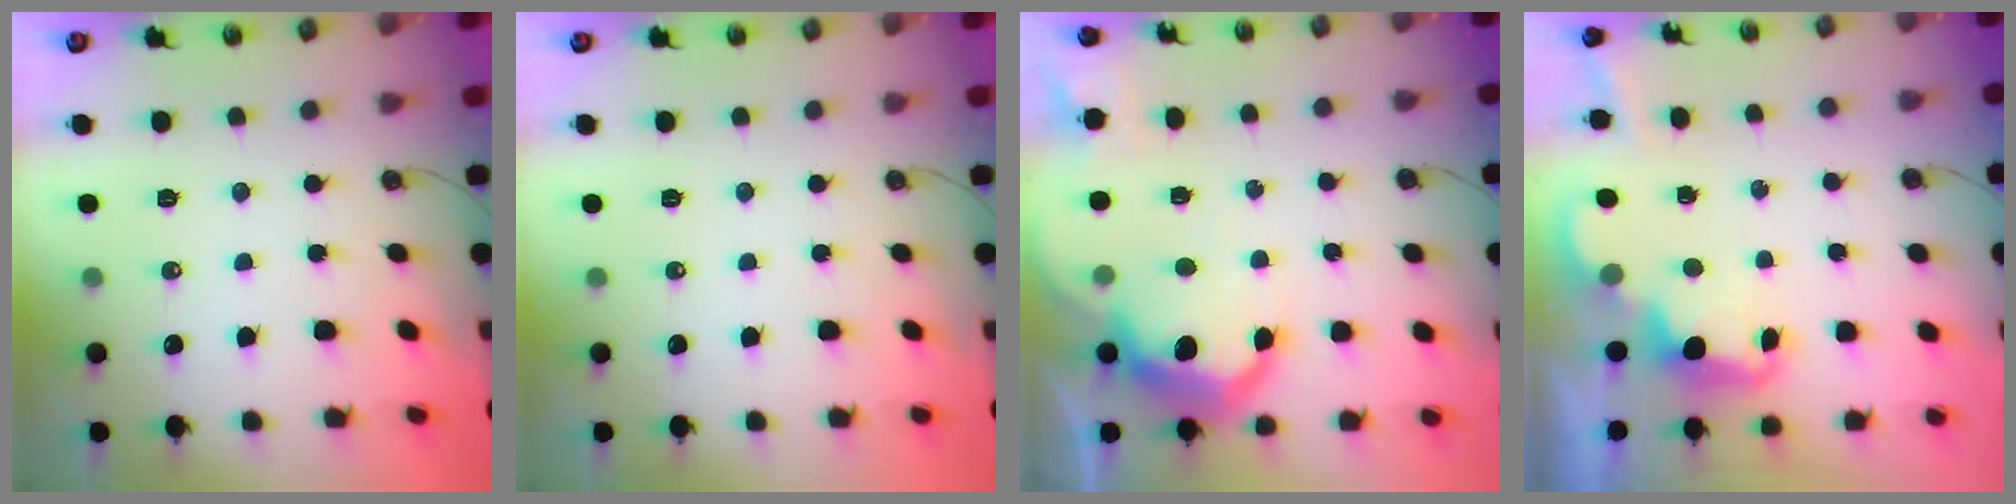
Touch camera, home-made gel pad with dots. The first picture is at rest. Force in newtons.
{"total": 0.0}
{"total": 13.9, "press": 13.9, "slide": 0.7}
{"total": 2.4, "press": 2.4, "slide": 0.5}